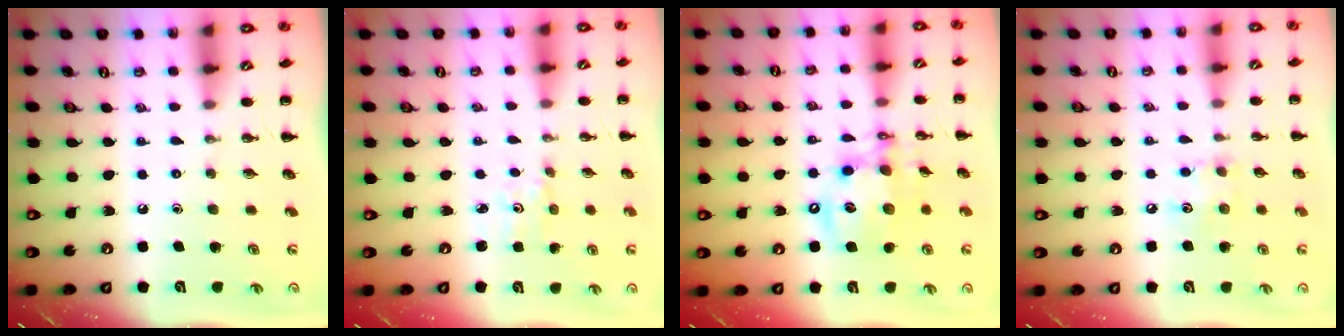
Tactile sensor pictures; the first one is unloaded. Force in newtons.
{"total": 0.9, "press": 0.9, "slide": 0.3}
{"total": 13.8, "press": 13.4, "slide": 3.1}
{"total": 6.8, "press": 6.6, "slide": 1.4}